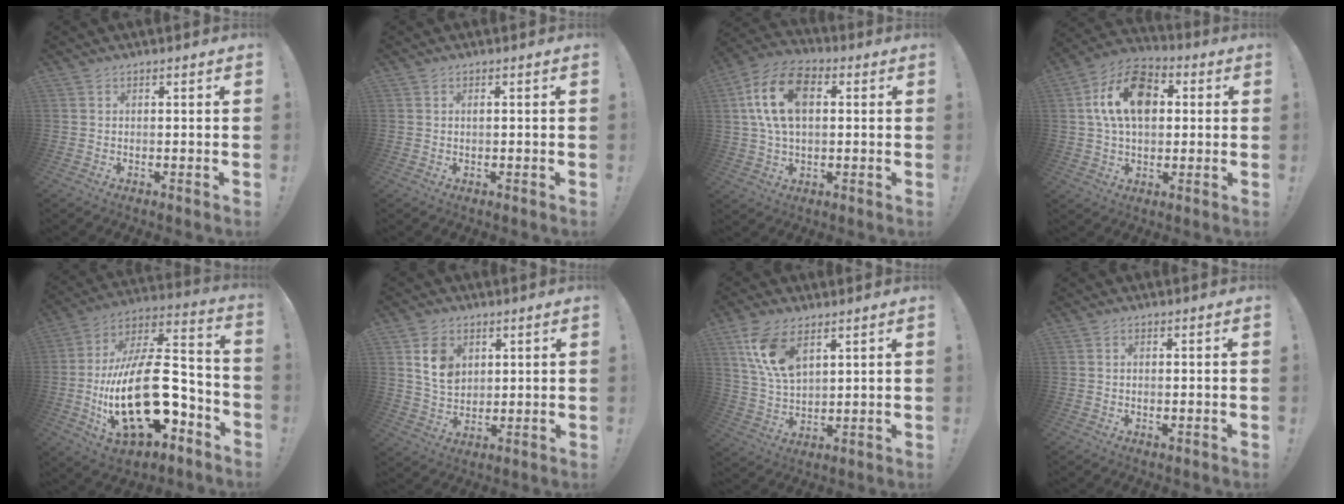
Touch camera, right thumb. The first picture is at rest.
{"total": 0.5, "force": [0.1, 0.3, 0.4], "torque": [-0.002, -0.002, 0.001]}
{"total": 16.3, "force": [3.5, 10.2, 12.2], "torque": [-0.230, 0.007, 0.060]}
{"total": 16.6, "force": [4.1, 10.9, 11.9], "torque": [-0.193, 0.008, 0.077]}
{"total": 27.8, "force": [-6.7, 14.1, 23.0], "torque": [-0.430, 0.034, -0.104]}
{"total": 9.6, "force": [3.8, 7.2, 5.0], "torque": [-0.075, -0.008, 0.076]}
{"total": 12.3, "force": [6.5, 6.5, 8.2], "torque": [-0.170, -0.017, 0.123]}
{"total": 0.9, "force": [0.0, 0.3, 0.8], "torque": [-0.011, -0.001, -0.002]}